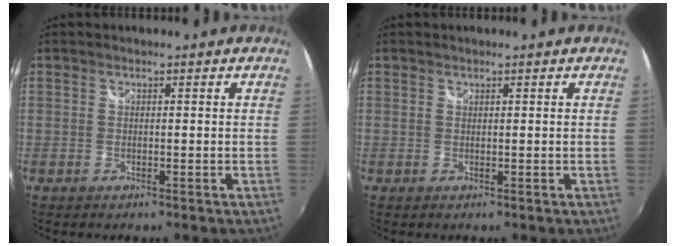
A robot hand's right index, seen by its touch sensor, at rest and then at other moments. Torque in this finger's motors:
{"motor_torque": [0.26, 0.04, -0.02, 0.00]}